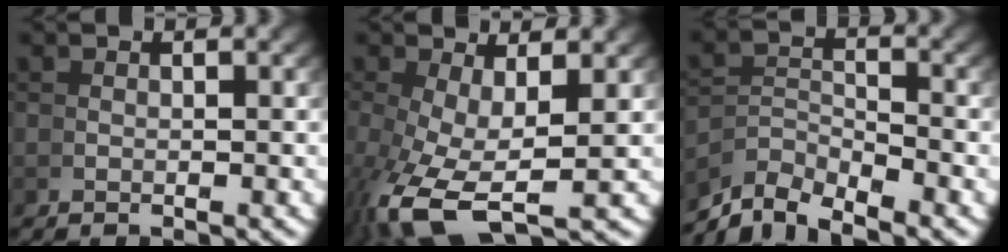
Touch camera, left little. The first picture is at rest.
{"total": 6.1, "force": [-1.4, 2.5, 5.4], "torque": [-0.141, -0.044, 0.005]}
{"total": 4.2, "force": [-3.2, 1.7, 2.1], "torque": [-0.047, -0.027, -0.048]}